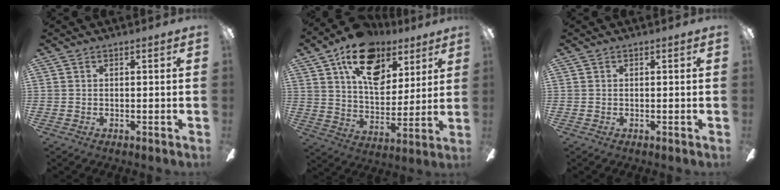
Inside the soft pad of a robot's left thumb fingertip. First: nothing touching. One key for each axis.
{"total": 18.9, "fx": 10.8, "fy": 11.2, "fz": 10.7, "tx": -0.164, "ty": -0.044, "tz": 0.192}
{"total": 0.0}